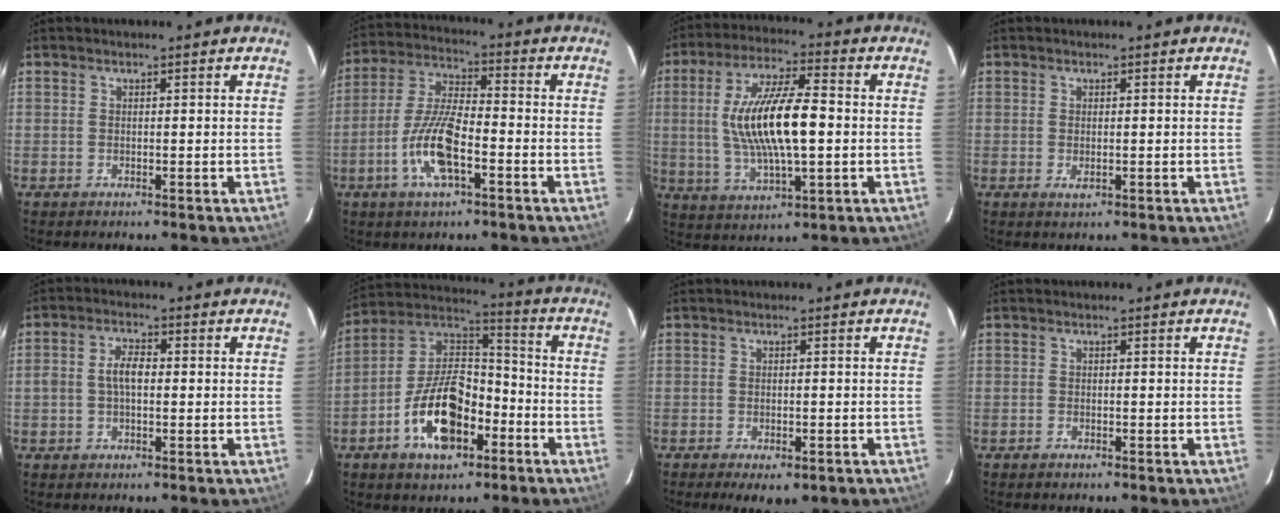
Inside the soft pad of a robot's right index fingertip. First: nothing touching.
{"total": 11.5, "force": [-4.7, 3.6, 9.9], "torque": [-0.210, -0.001, -0.092]}
{"total": 15.8, "force": [0.1, 4.8, 15.0], "torque": [-0.286, 0.006, 0.007]}
{"total": 1.6, "force": [-0.3, 1.0, 1.2], "torque": [-0.022, -0.002, -0.003]}
{"total": 4.4, "force": [-0.2, 2.3, 3.7], "torque": [-0.074, 0.012, -0.002]}
{"total": 16.4, "force": [-7.1, 9.0, 11.7], "torque": [-0.228, 0.021, -0.121]}
{"total": 6.1, "force": [-3.9, 2.4, 4.0], "torque": [-0.083, -0.022, -0.053]}
{"total": 0.8, "force": [-0.6, 0.3, 0.3], "torque": [-0.007, 0.000, -0.012]}